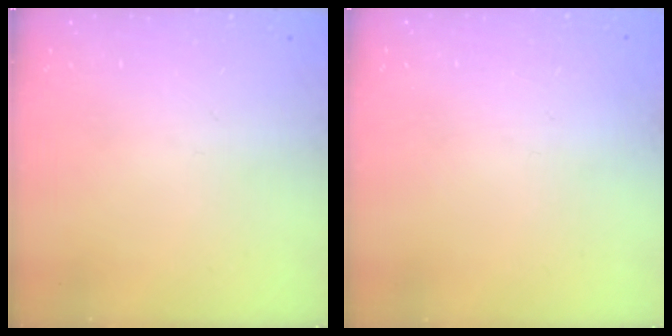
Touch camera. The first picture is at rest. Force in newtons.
{"total": 2.3, "press": 2.3, "slide": 0.1}